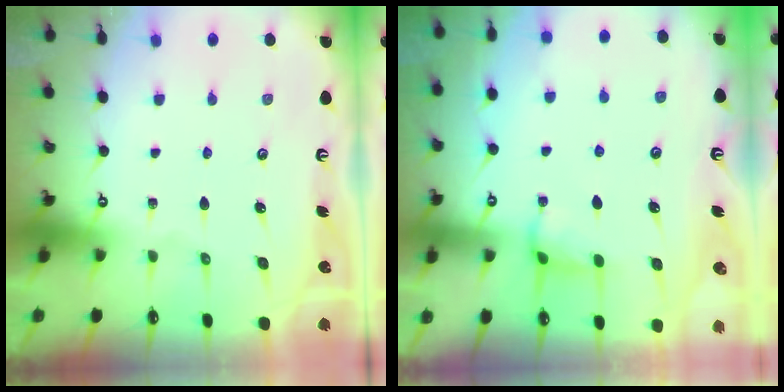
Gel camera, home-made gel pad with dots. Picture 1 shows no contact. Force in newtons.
{"total": 2.0, "press": 1.9, "slide": 0.7}